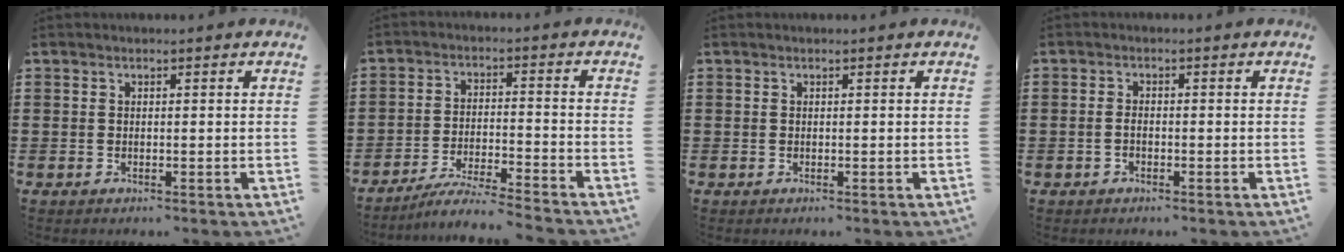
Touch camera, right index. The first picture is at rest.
{"total": 5.2, "force": [-4.9, -0.4, 1.6], "torque": [-0.042, -0.014, -0.100]}
{"total": 0.0}
{"total": 1.4, "force": [-0.5, 0.6, 1.1], "torque": [-0.024, -0.002, -0.009]}